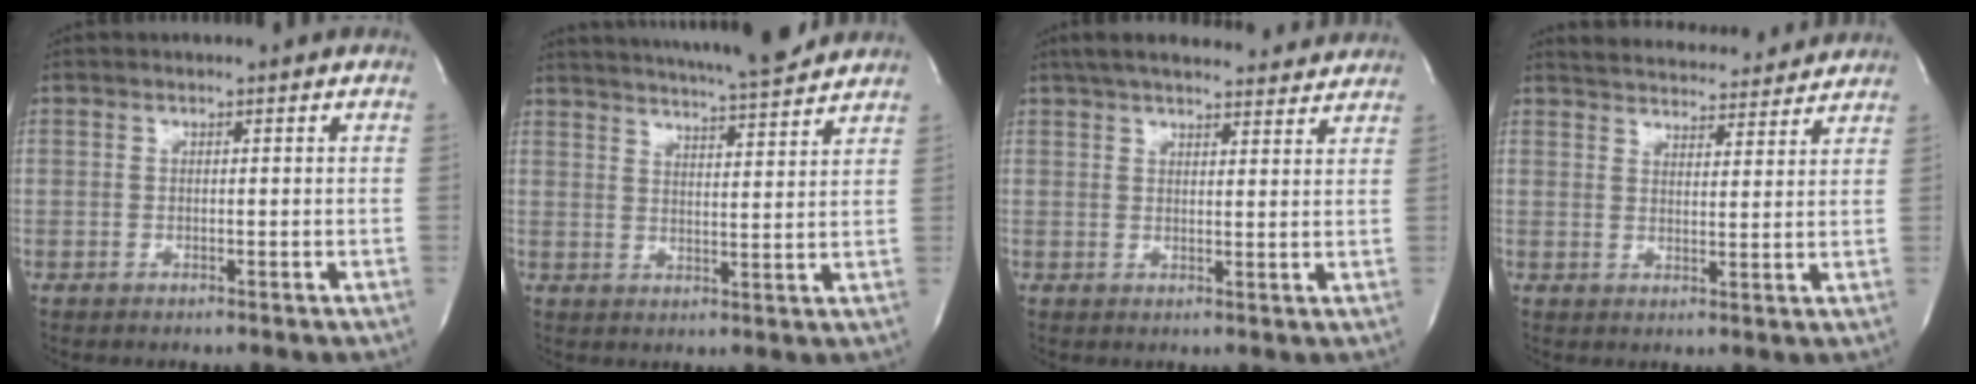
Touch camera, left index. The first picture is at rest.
{"total": 15.6, "force": [14.3, 0.8, 6.3], "torque": [-0.108, 0.002, 0.198]}
{"total": 16.3, "force": [14.6, 3.1, 6.5], "torque": [-0.096, 0.034, 0.196]}
{"total": 13.5, "force": [13.0, 2.2, 2.8], "torque": [-0.037, 0.011, 0.167]}